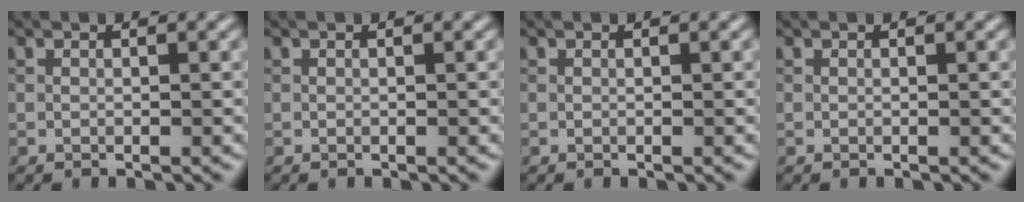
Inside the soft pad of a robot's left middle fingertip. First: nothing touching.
{"total": 0.0}
{"total": 0.0}
{"total": 0.0}